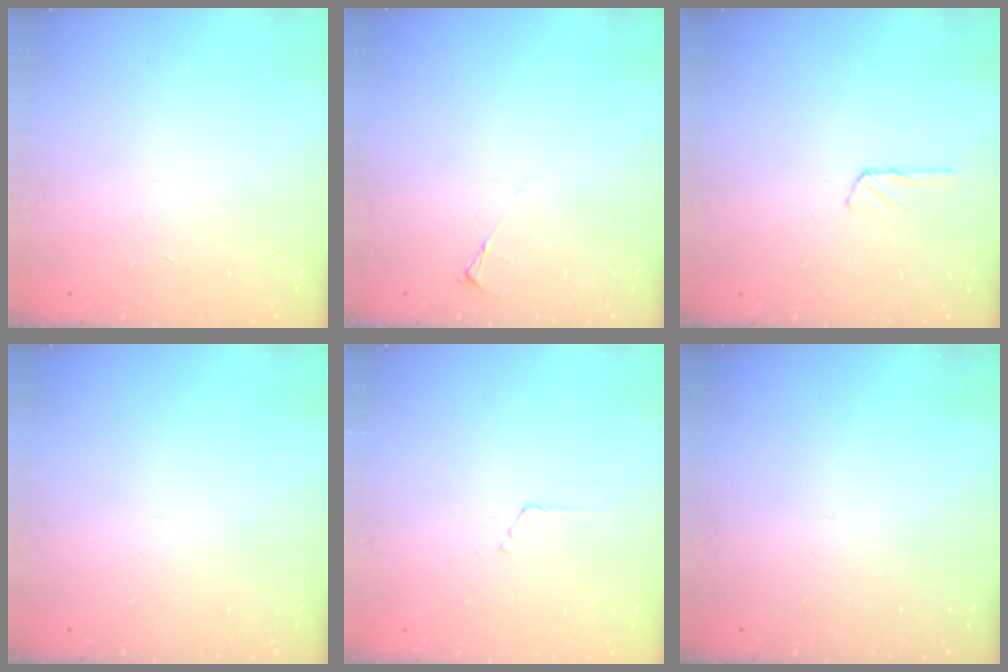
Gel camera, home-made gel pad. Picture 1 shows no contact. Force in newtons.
{"total": 2.1, "press": 2.0, "slide": 0.4}
{"total": 2.3, "press": 2.3, "slide": 0.2}
{"total": 0.0}
{"total": 1.7, "press": 1.7, "slide": 0.3}
{"total": 0.0}